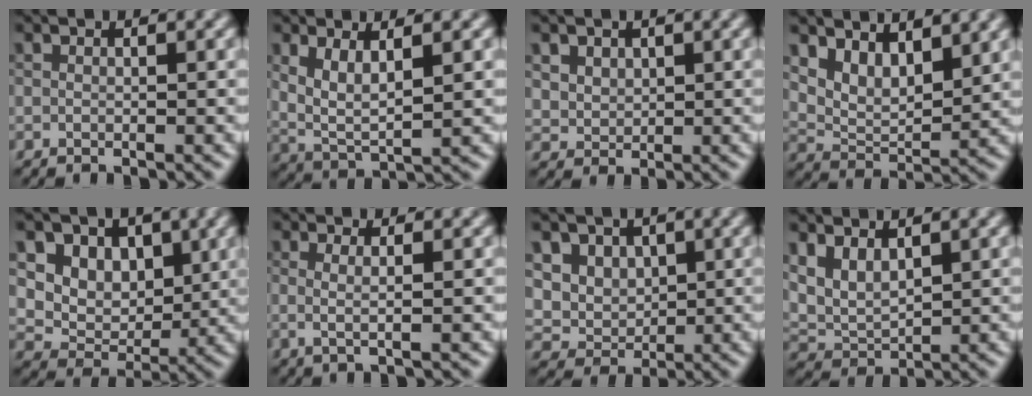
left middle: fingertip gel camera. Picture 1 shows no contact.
{"total": 4.1, "force": [1.4, 1.4, 3.5], "torque": [-0.079, -0.011, 0.032]}
{"total": 3.0, "force": [1.6, 2.2, 1.2], "torque": [-0.043, -0.004, 0.044]}
{"total": 5.2, "force": [3.4, 2.6, 2.8], "torque": [-0.058, -0.010, 0.065]}
{"total": 8.2, "force": [3.6, 6.2, 4.1], "torque": [-0.071, -0.011, 0.069]}
{"total": 1.9, "force": [0.2, 0.6, 1.8], "torque": [-0.032, -0.004, -0.002]}
{"total": 6.6, "force": [2.7, 5.2, 2.9], "torque": [-0.061, 0.004, 0.043]}
{"total": 3.7, "force": [1.9, 2.1, 2.4], "torque": [-0.060, -0.006, 0.040]}